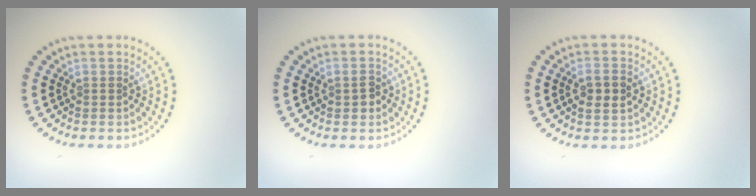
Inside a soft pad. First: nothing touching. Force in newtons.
{"total": 1.5, "press": 1.5, "slide": 0.1}
{"total": 2.3, "press": 2.3, "slide": 0.4}